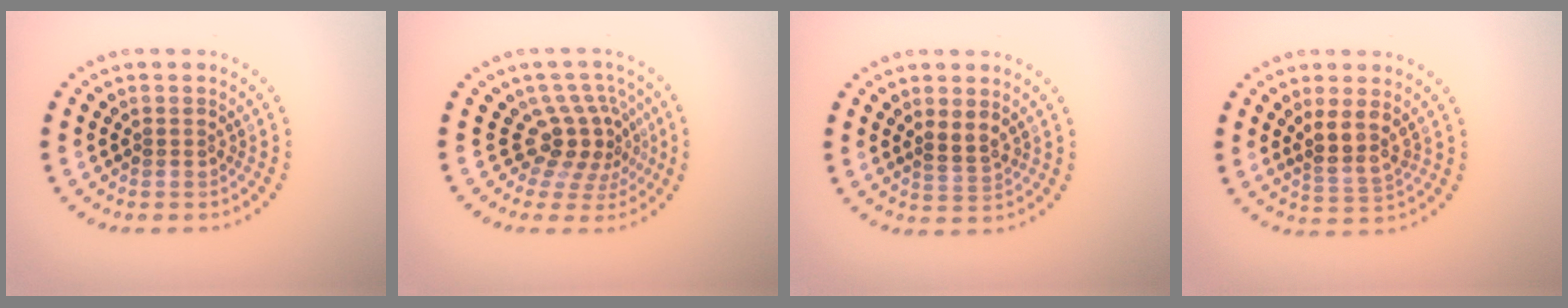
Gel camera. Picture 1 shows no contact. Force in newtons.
{"total": 3.9, "press": 2.6, "slide": 2.8}
{"total": 1.8, "press": 1.7, "slide": 0.8}
{"total": 2.8, "press": 2.3, "slide": 1.6}